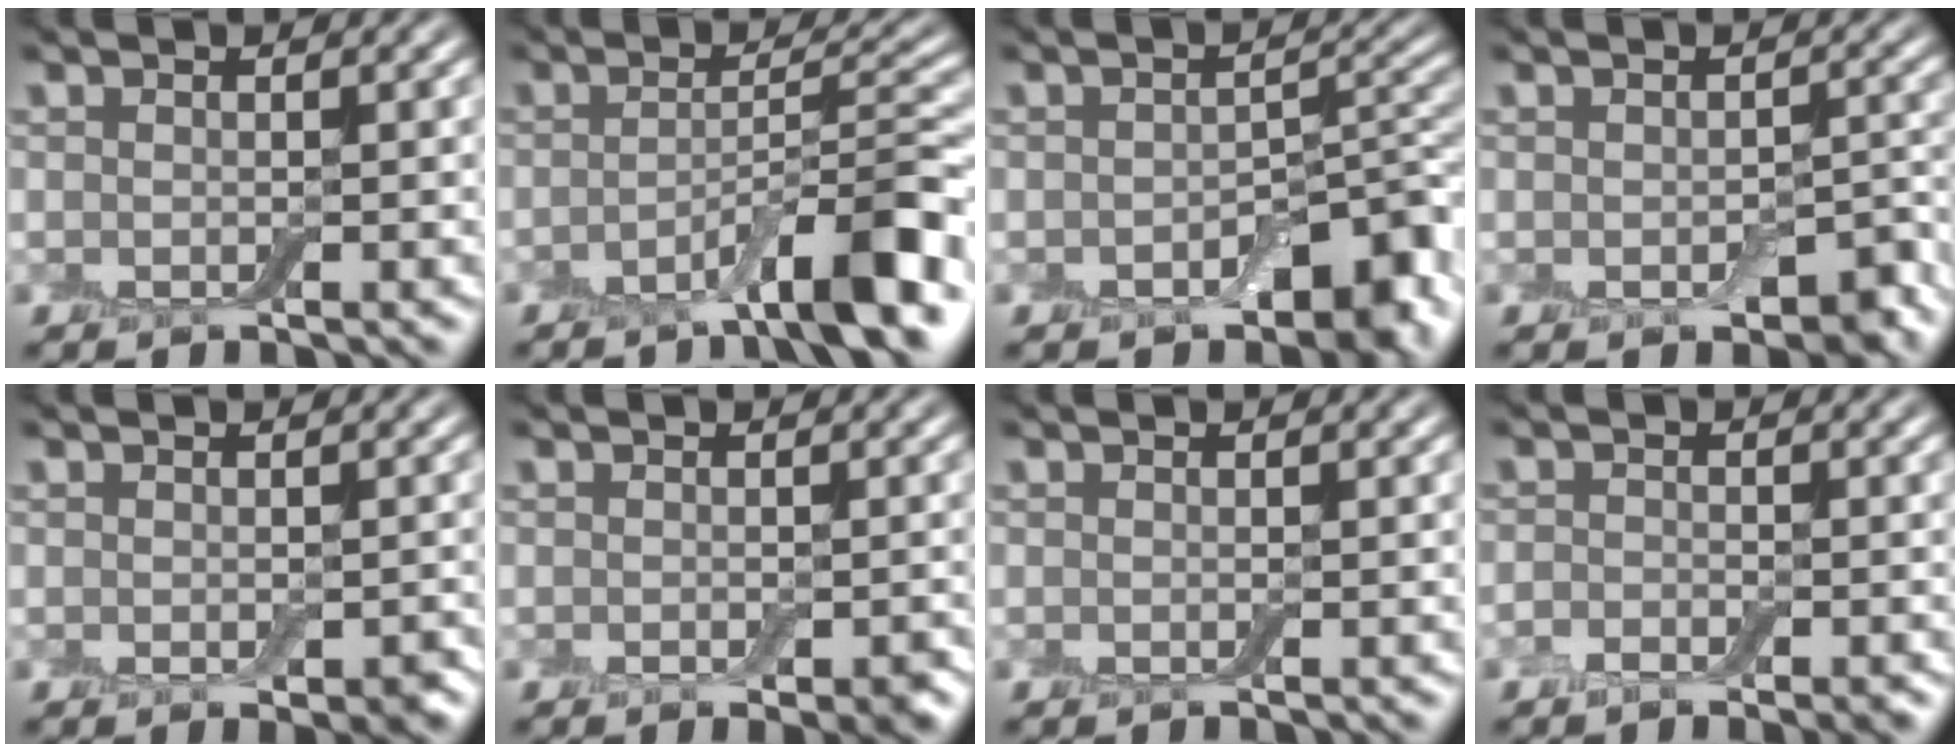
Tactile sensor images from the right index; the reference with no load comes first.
{"total": 7.0, "force": [-4.0, 1.1, 5.7], "torque": [-0.079, 0.017, -0.069]}
{"total": 6.1, "force": [-2.7, 3.4, 4.2], "torque": [-0.043, -0.003, -0.042]}
{"total": 3.1, "force": [-1.5, 1.8, 2.1], "torque": [-0.028, -0.011, -0.016]}
{"total": 1.8, "force": [-0.5, 1.0, 1.4], "torque": [-0.021, -0.010, -0.003]}
{"total": 1.8, "force": [-0.8, 0.8, 1.5], "torque": [-0.021, -0.005, -0.008]}
{"total": 0.0}
{"total": 2.0, "force": [-1.3, 0.9, 1.2], "torque": [-0.018, -0.003, -0.025]}